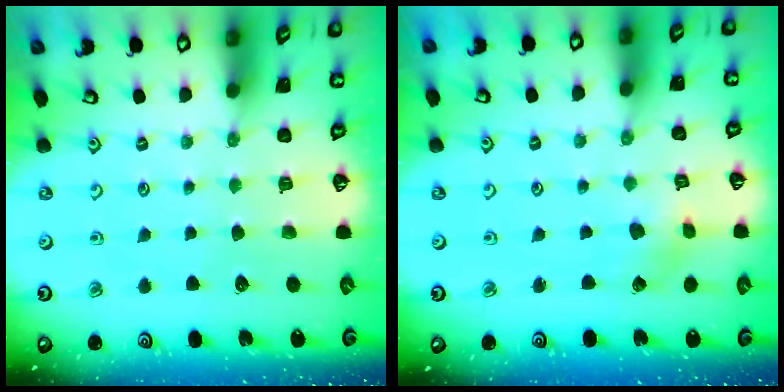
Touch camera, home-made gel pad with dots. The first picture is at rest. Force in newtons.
{"total": 2.2, "press": 2.2, "slide": 0.4}